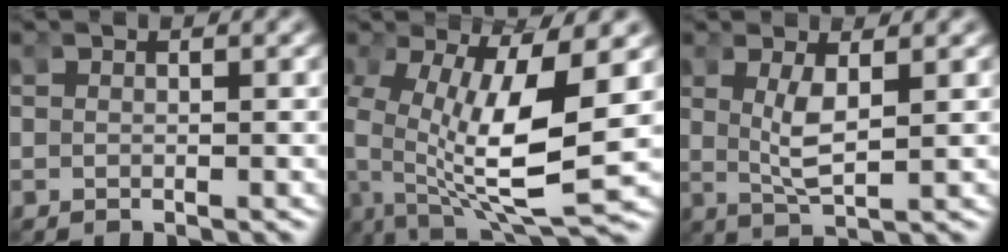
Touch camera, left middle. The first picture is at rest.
{"total": 11.6, "force": [0.5, 5.3, 10.3], "torque": [-0.194, -0.027, 0.020]}
{"total": 3.3, "force": [0.5, 0.6, 3.2], "torque": [-0.069, -0.011, 0.018]}